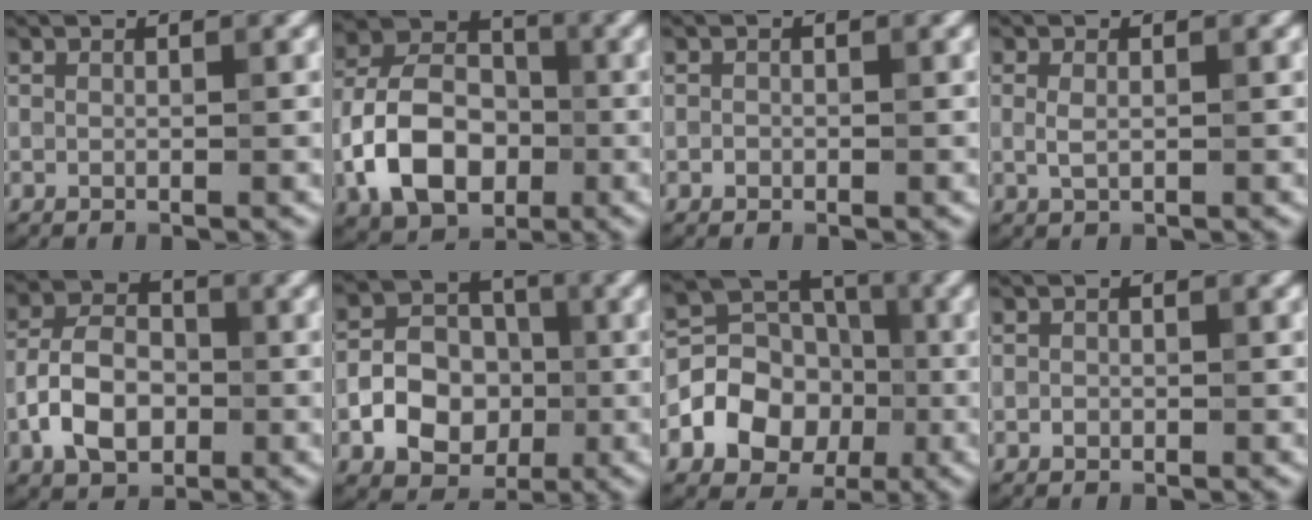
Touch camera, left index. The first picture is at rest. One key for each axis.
{"total": 8.6, "fx": -2.7, "fy": 6.0, "fz": 5.6, "tx": -0.103, "ty": 0.009, "tz": -0.061}
{"total": 0.5, "fx": -0.2, "fy": 0.4, "fz": 0.1, "tx": 0.001, "ty": -0.003, "tz": -0.005}
{"total": 1.3, "fx": 0.1, "fy": 0.7, "fz": 1.1, "tx": -0.026, "ty": -0.002, "tz": 0.003}
{"total": 5.7, "fx": -1.8, "fy": 3.8, "fz": 3.8, "tx": -0.067, "ty": 0.007, "tz": -0.039}
{"total": 6.4, "fx": -1.8, "fy": 5.0, "fz": 3.6, "tx": -0.044, "ty": -0.001, "tz": -0.041}
{"total": 7.1, "fx": -2.0, "fy": 5.8, "fz": 3.6, "tx": -0.054, "ty": 0.001, "tz": -0.051}
{"total": 0.5, "fx": -0.2, "fy": 0.5, "fz": 0.1, "tx": 0.001, "ty": -0.003, "tz": -0.004}